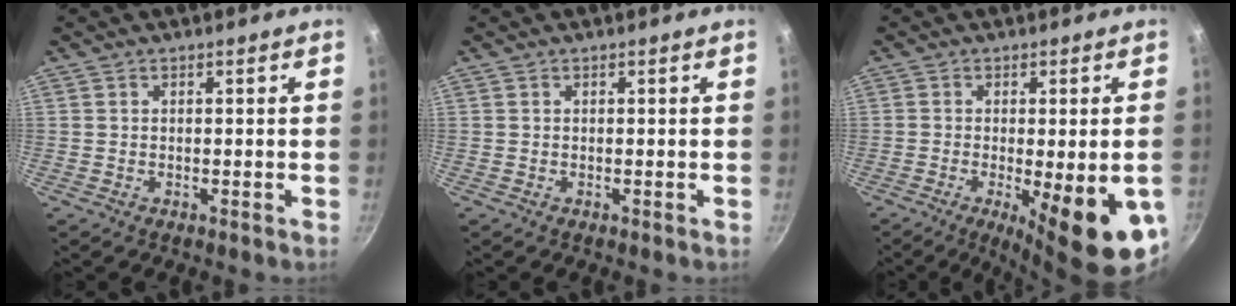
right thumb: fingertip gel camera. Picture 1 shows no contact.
{"total": 0.0}
{"total": 15.9, "force": [-4.9, 4.2, 14.5], "torque": [-0.181, -0.010, -0.057]}